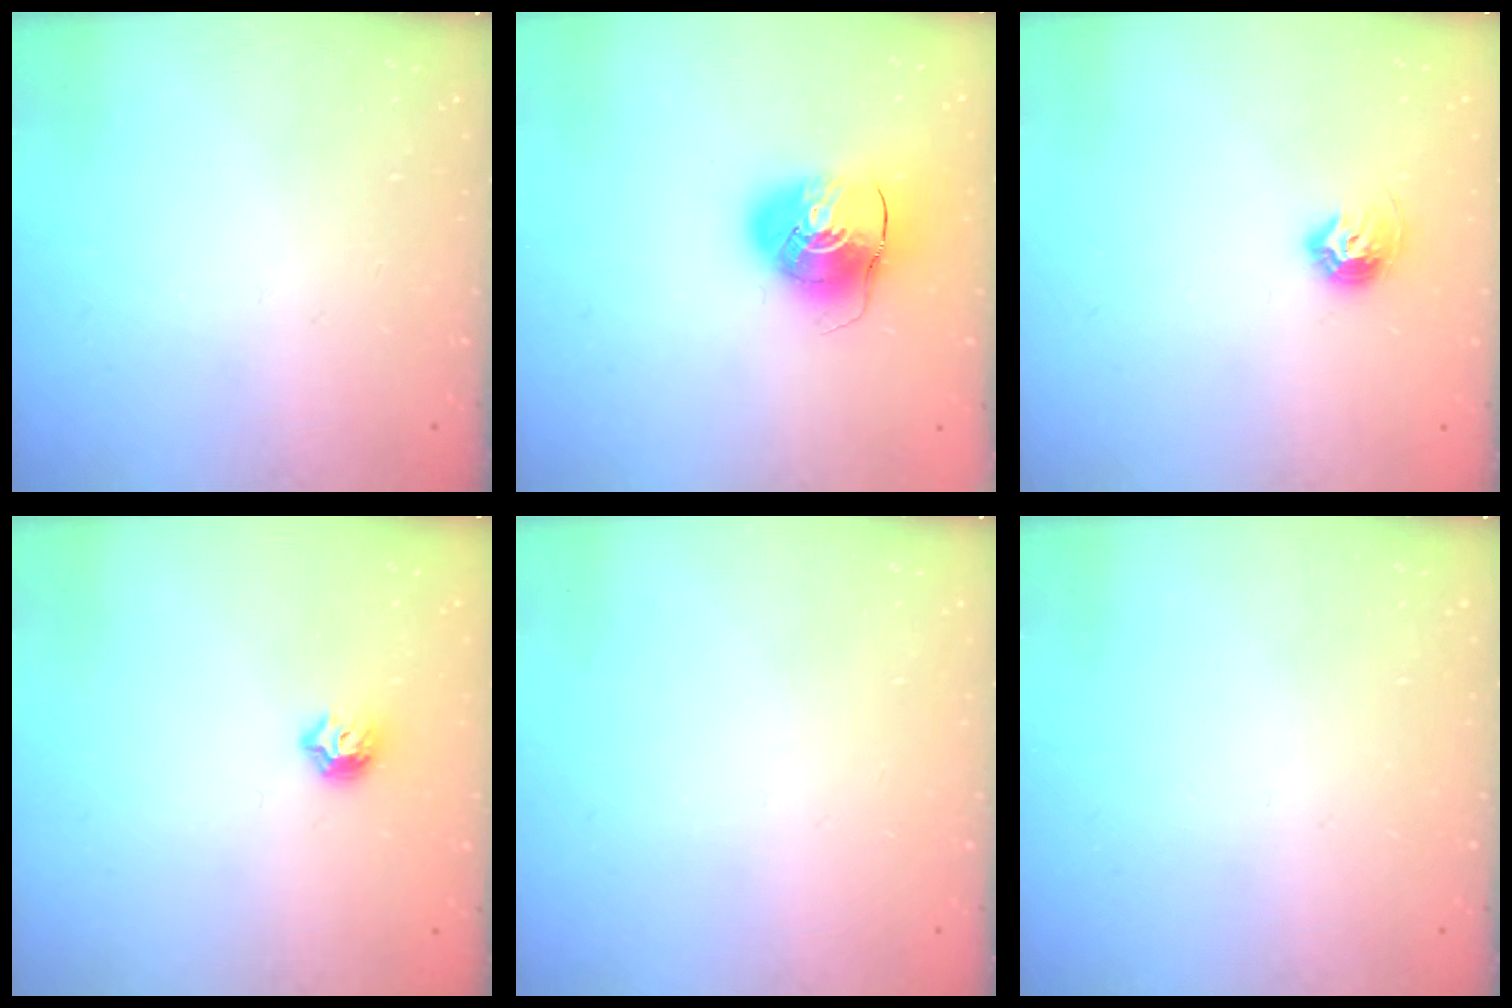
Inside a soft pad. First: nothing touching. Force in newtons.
{"total": 10.2, "press": 10.1, "slide": 1.3}
{"total": 8.4, "press": 8.3, "slide": 0.9}
{"total": 6.0, "press": 5.9, "slide": 0.8}
{"total": 0.0}
{"total": 0.0}